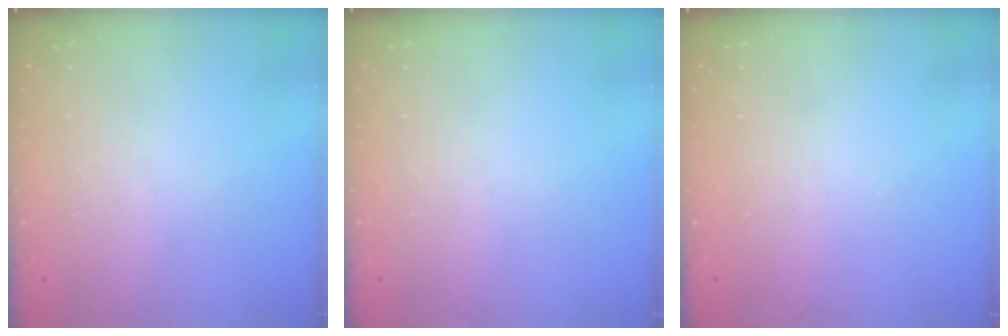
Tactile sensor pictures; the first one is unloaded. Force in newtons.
{"total": 0.0}
{"total": 0.0}